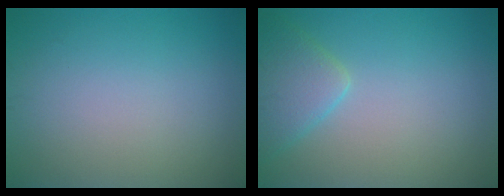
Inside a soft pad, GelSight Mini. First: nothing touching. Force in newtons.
{"total": 3.3, "press": 3.3, "slide": 0.3}